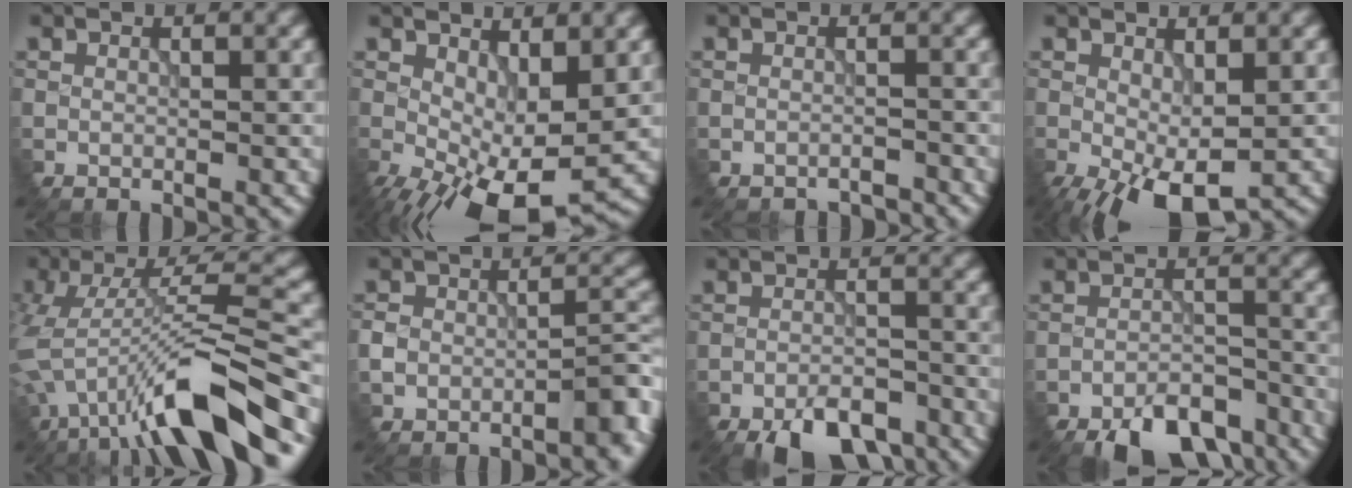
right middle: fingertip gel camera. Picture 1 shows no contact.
{"total": 9.4, "force": [-2.4, 4.0, 8.1], "torque": [-0.134, -0.013, -0.038]}
{"total": 2.3, "force": [-2.3, 0.2, -0.1], "torque": [0.007, -0.011, -0.034]}
{"total": 6.8, "force": [-2.9, 2.7, 5.5], "torque": [-0.105, -0.016, -0.038]}
{"total": 10.4, "force": [-5.4, 2.0, 8.6], "torque": [-0.147, 0.013, -0.098]}
{"total": 5.5, "force": [-3.2, 3.1, 3.2], "torque": [-0.037, 0.002, -0.067]}
{"total": 7.2, "force": [-5.6, 2.5, 3.7], "torque": [-0.043, -0.014, -0.089]}
{"total": 8.1, "force": [-6.7, 2.7, 3.8], "torque": [-0.040, -0.012, -0.102]}